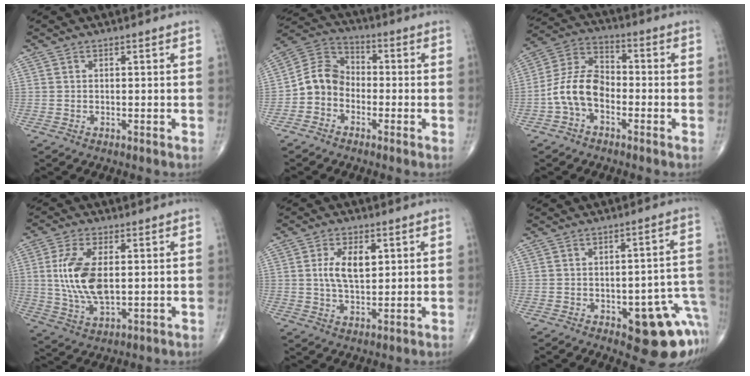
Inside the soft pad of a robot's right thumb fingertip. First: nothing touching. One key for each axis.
{"total": 8.0, "fx": -2.5, "fy": 6.6, "fz": 3.8, "tx": -0.054, "ty": 0.041, "tz": -0.063}
{"total": 10.0, "fx": -3.1, "fy": 6.3, "fz": 7.1, "tx": -0.131, "ty": 0.038, "tz": -0.071}
{"total": 11.6, "fx": 1.2, "fy": 5.7, "fz": 10.1, "tx": -0.206, "ty": -0.010, "tz": 0.028}
{"total": 7.1, "fx": 1.7, "fy": 3.7, "fz": 5.9, "tx": -0.100, "ty": -0.007, "tz": 0.032}
{"total": 14.5, "fx": -5.5, "fy": 5.9, "fz": 12.1, "tx": -0.083, "ty": 0.042, "tz": -0.051}